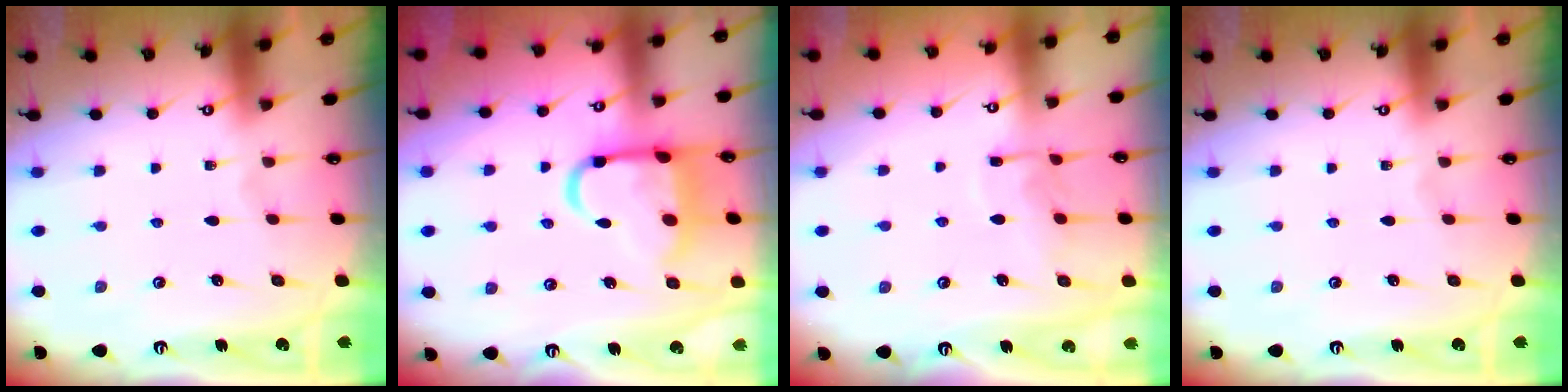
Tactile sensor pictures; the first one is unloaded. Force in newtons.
{"total": 13.4, "press": 13.3, "slide": 1.7}
{"total": 7.3, "press": 7.3, "slide": 0.7}
{"total": 0.0}